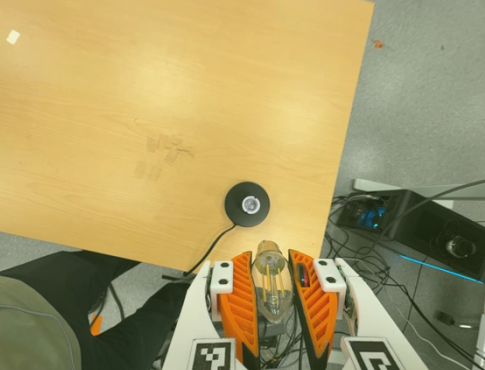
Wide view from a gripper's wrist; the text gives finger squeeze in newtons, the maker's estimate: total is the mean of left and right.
{"total": 17.0, "left": 17.2, "right": 16.9}